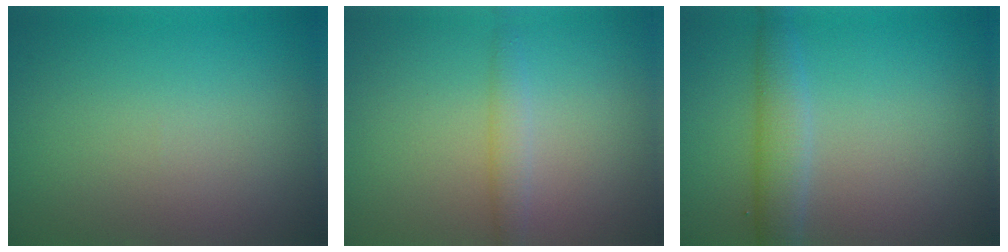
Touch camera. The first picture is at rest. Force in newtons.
{"total": 1.6, "press": 1.6, "slide": 0.0}
{"total": 2.8, "press": 2.8, "slide": 0.1}